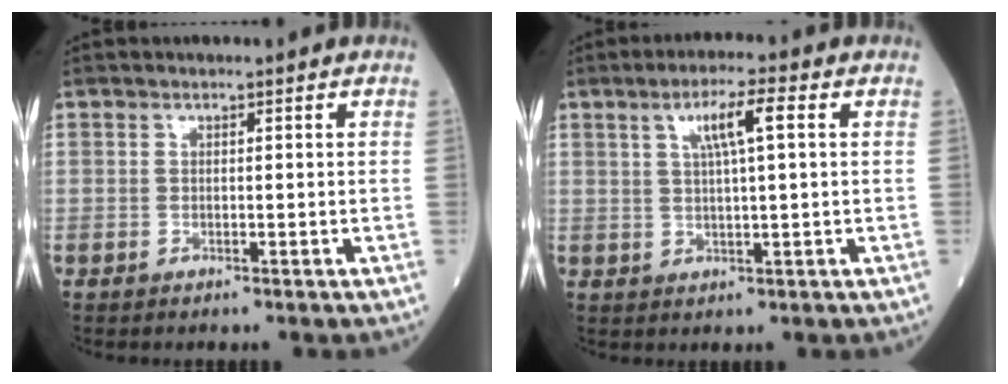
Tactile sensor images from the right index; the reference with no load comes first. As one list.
[{"total": 5.8, "force": [2.0, 0.4, 5.4], "torque": [-0.098, 0.009, 0.035]}]